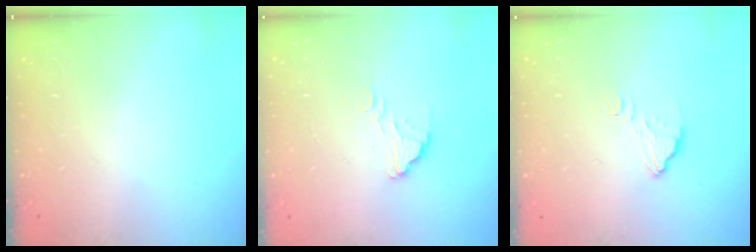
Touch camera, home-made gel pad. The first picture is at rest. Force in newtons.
{"total": 2.5, "press": 2.5, "slide": 0.1}
{"total": 5.9, "press": 5.9, "slide": 0.4}